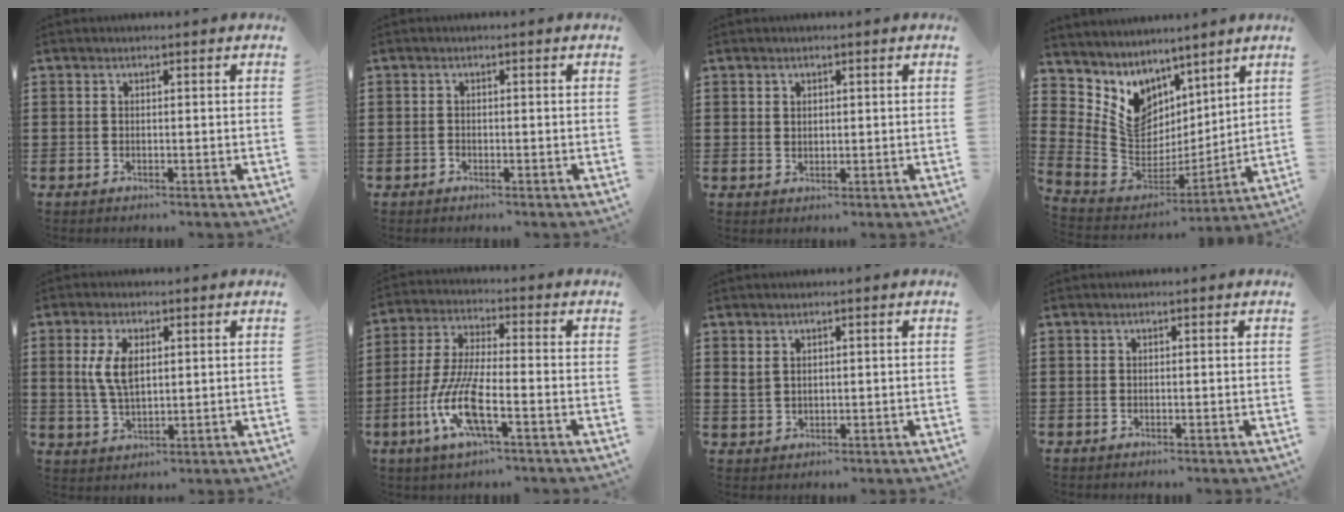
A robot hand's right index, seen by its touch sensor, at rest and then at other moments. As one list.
[{"total": 0.6, "force": [-0.5, 0.2, 0.1], "torque": [-0.005, 0.002, -0.011]}, {"total": 1.2, "force": [0.8, 0.8, 0.3], "torque": [-0.007, 0.004, 0.016]}, {"total": 7.9, "force": [4.4, 6.1, 2.1], "torque": [-0.097, -0.048, 0.085]}, {"total": 6.0, "force": [1.3, 3.0, 5.0], "torque": [-0.113, 0.007, 0.020]}, {"total": 9.9, "force": [-4.1, 2.4, 8.7], "torque": [-0.203, -0.015, -0.084]}, {"total": 1.5, "force": [1.3, 0.8, 0.3], "torque": [-0.004, 0.004, 0.025]}, {"total": 0.0}]